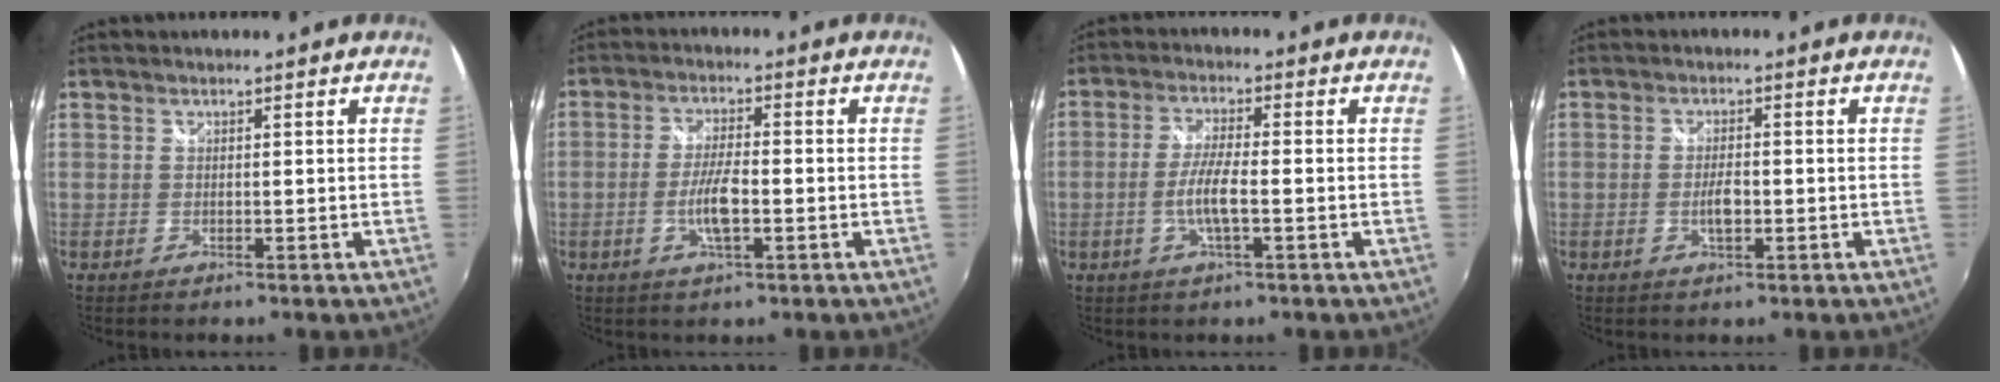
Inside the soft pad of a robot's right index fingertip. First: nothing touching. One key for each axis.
{"total": 5.9, "fx": -1.8, "fy": 1.4, "fz": 5.4, "tx": -0.110, "ty": -0.002, "tz": -0.033}
{"total": 5.7, "fx": -1.6, "fy": 0.7, "fz": 5.4, "tx": -0.110, "ty": -0.002, "tz": -0.031}
{"total": 3.2, "fx": -0.8, "fy": 1.2, "fz": 2.8, "tx": -0.054, "ty": -0.002, "tz": -0.016}